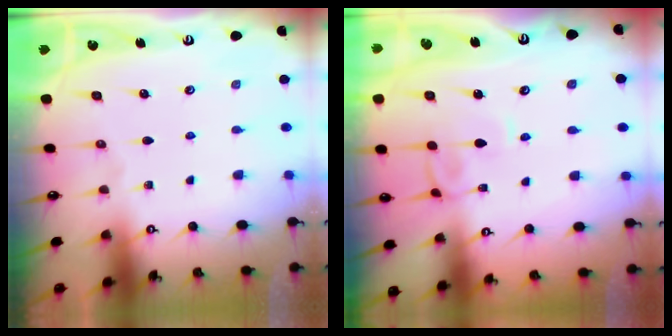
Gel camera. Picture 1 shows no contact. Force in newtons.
{"total": 2.9, "press": 2.9, "slide": 0.1}